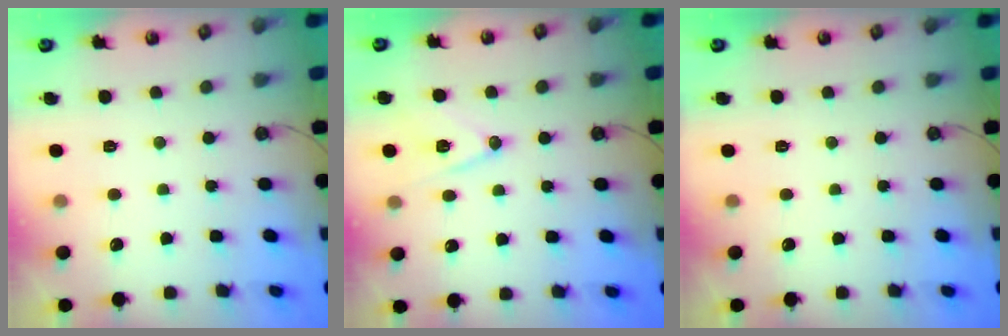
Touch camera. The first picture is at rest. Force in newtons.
{"total": 11.8, "press": 11.2, "slide": 3.5}
{"total": 0.0}